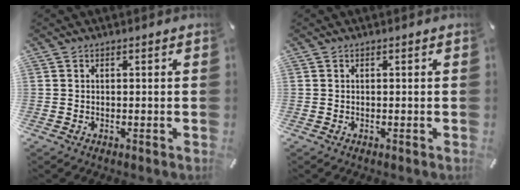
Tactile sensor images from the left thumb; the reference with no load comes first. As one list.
[{"total": 0.0}]